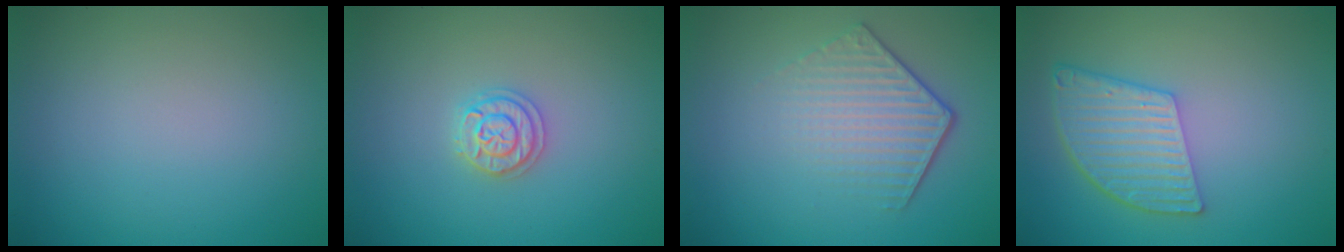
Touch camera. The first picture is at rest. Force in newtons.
{"total": 2.0, "press": 2.0, "slide": 0.3}
{"total": 4.3, "press": 3.0, "slide": 3.1}
{"total": 5.7, "press": 4.3, "slide": 3.7}